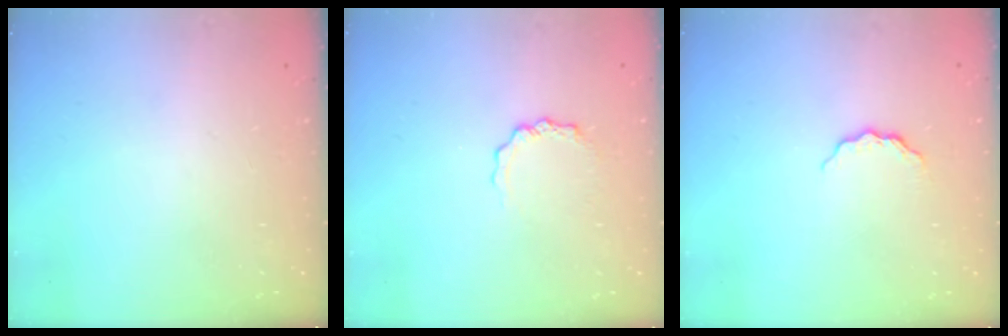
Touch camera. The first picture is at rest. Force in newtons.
{"total": 3.7, "press": 3.6, "slide": 0.5}
{"total": 6.9, "press": 6.8, "slide": 0.7}